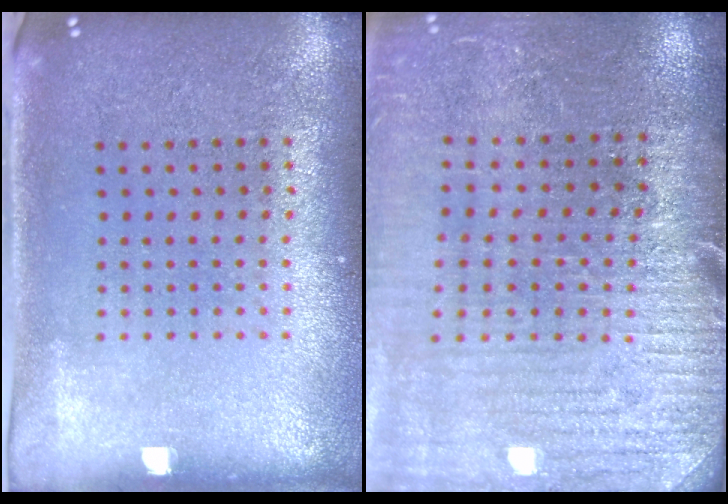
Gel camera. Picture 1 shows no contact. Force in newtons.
{"total": 2.9, "press": 2.9, "slide": 0.6}